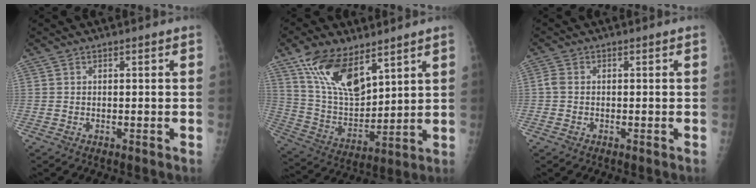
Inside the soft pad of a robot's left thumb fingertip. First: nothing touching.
{"total": 15.2, "force": [9.5, 6.9, 9.6], "torque": [-0.151, -0.046, 0.194]}
{"total": 2.0, "force": [-0.2, 1.4, 1.4], "torque": [-0.036, -0.001, -0.010]}